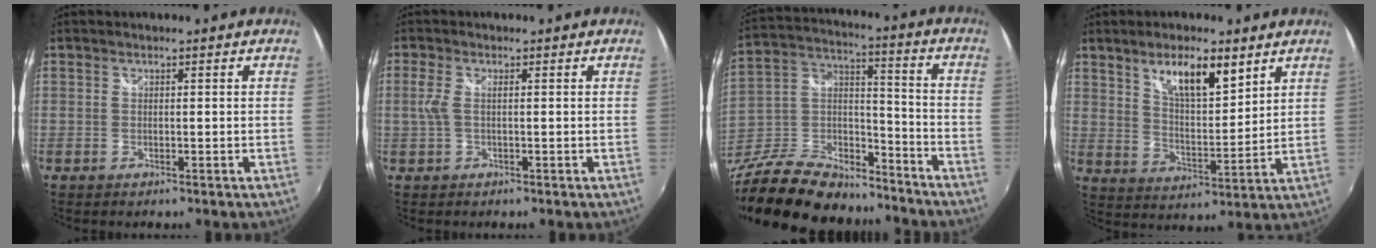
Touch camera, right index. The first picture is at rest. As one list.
[{"total": 2.1, "force": [0.0, 0.6, 2.0], "torque": [-0.047, 0.002, -0.001]}, {"total": 25.7, "force": [-19.2, 11.8, 12.2], "torque": [-0.277, 0.026, -0.310]}, {"total": 10.2, "force": [6.3, 3.2, 7.4], "torque": [-0.118, 0.000, 0.114]}]